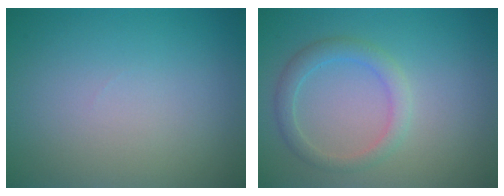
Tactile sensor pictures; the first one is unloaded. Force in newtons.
{"total": 2.4, "press": 2.4, "slide": 0.1}